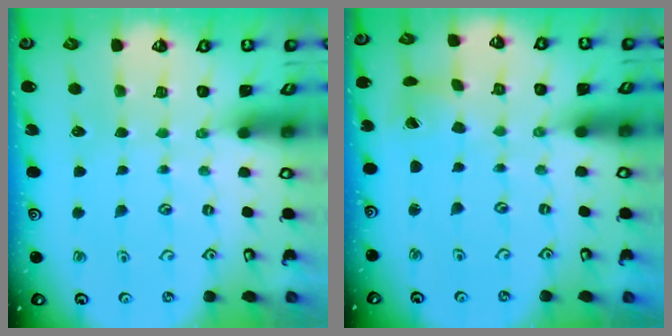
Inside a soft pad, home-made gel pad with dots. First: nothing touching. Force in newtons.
{"total": 2.0, "press": 2.0, "slide": 0.3}